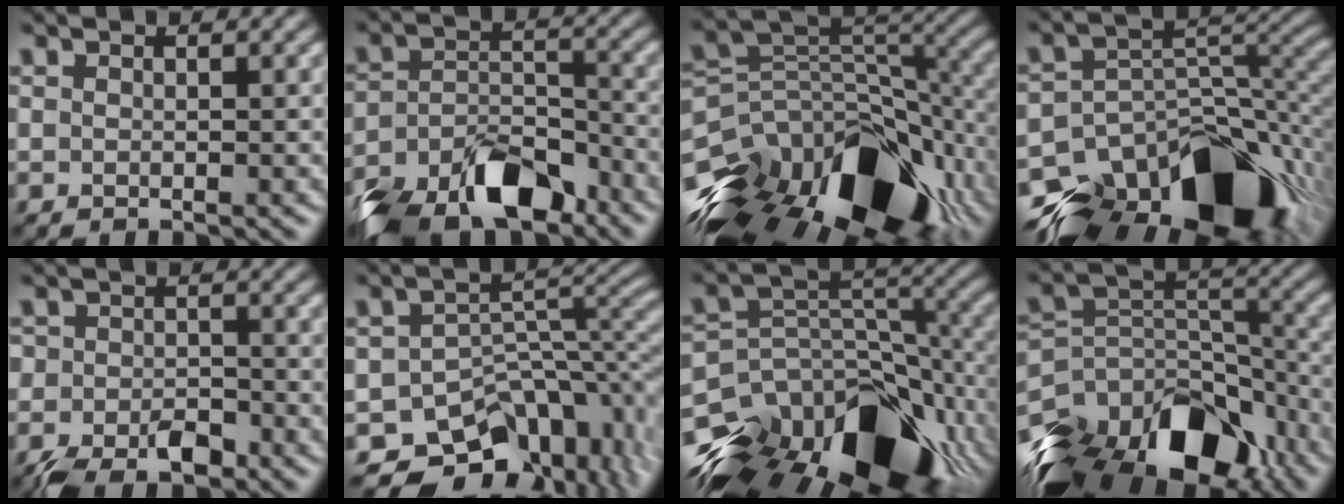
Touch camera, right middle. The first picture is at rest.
{"total": 10.0, "force": [-7.6, 4.2, 4.9], "torque": [-0.086, -0.005, -0.140]}
{"total": 17.8, "force": [-11.1, 9.7, 10.0], "torque": [-0.203, 0.002, -0.166]}
{"total": 17.4, "force": [-12.6, 8.8, 8.1], "torque": [-0.150, -0.011, -0.171]}
{"total": 4.8, "force": [-3.4, 2.5, 2.3], "torque": [-0.040, -0.003, -0.065]}
{"total": 10.3, "force": [-7.4, 6.0, 3.9], "torque": [-0.030, -0.006, -0.112]}
{"total": 18.8, "force": [-12.6, 10.5, 9.1], "torque": [-0.177, -0.015, -0.177]}
{"total": 15.9, "force": [-11.9, 8.3, 6.6], "torque": [-0.150, 0.008, -0.187]}